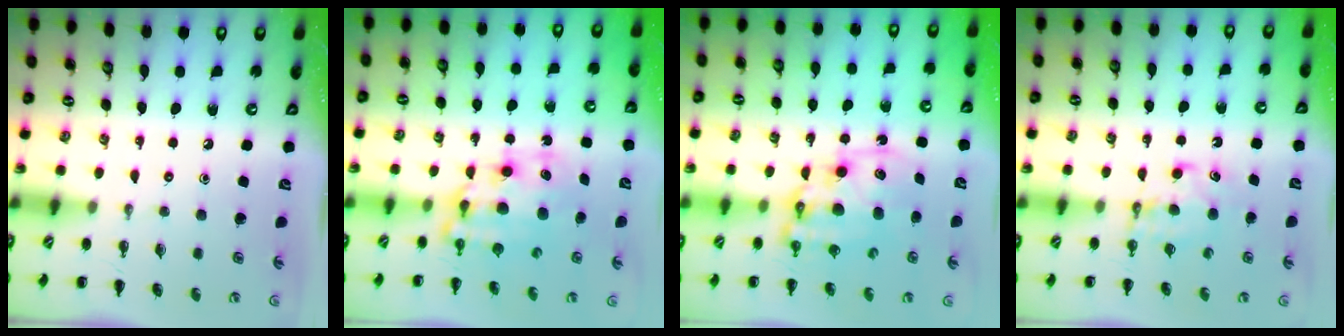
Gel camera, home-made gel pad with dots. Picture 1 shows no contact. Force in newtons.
{"total": 9.5, "press": 9.2, "slide": 2.4}
{"total": 11.7, "press": 11.3, "slide": 2.8}
{"total": 5.2, "press": 5.1, "slide": 0.9}